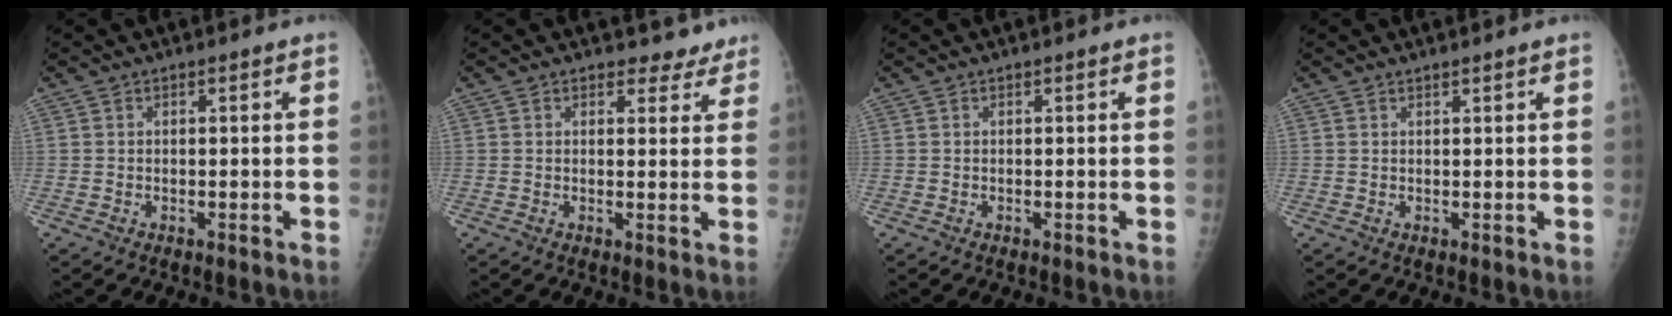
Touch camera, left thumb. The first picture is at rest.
{"total": 3.9, "force": [3.4, 2.1, 0.0], "torque": [0.027, -0.022, 0.027]}
{"total": 0.0}
{"total": 0.6, "force": [0.6, 0.0, 0.2], "torque": [-0.006, -0.004, 0.012]}